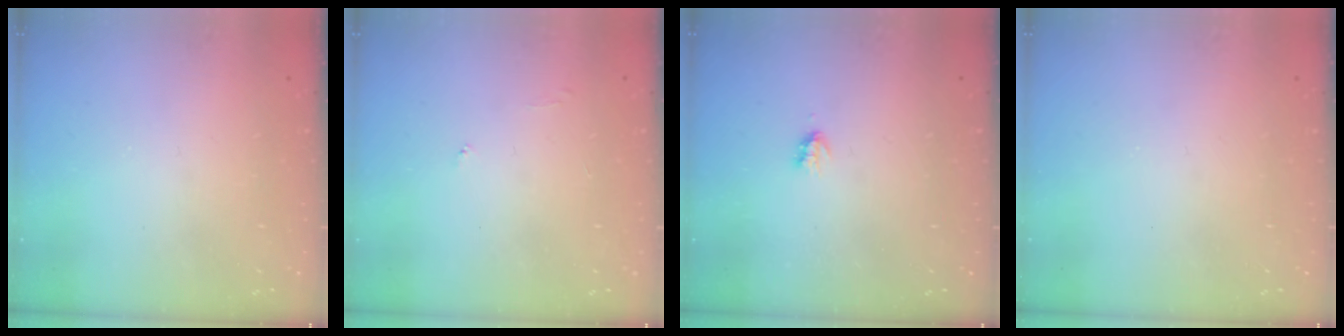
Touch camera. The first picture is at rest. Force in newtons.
{"total": 3.9, "press": 3.9, "slide": 0.3}
{"total": 1.9, "press": 1.8, "slide": 0.4}
{"total": 0.0}